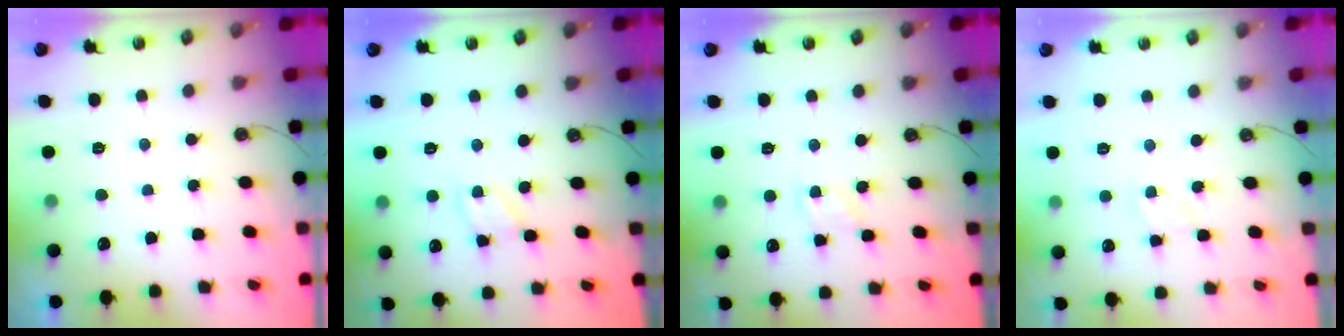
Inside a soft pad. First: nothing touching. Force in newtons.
{"total": 3.9, "press": 3.8, "slide": 0.5}
{"total": 5.1, "press": 5.0, "slide": 0.6}
{"total": 1.7, "press": 1.7, "slide": 0.3}